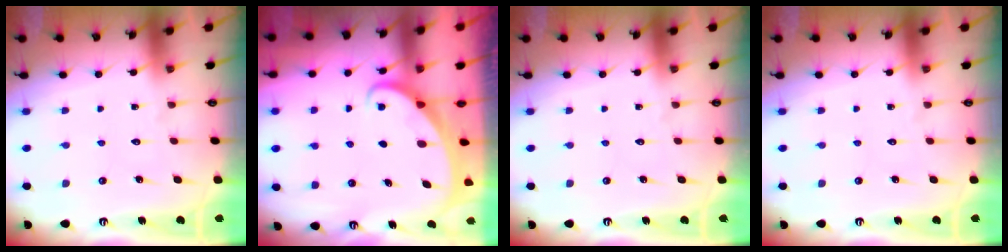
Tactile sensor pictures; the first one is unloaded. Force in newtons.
{"total": 1.8, "press": 1.8, "slide": 0.1}
{"total": 0.0}
{"total": 0.0}